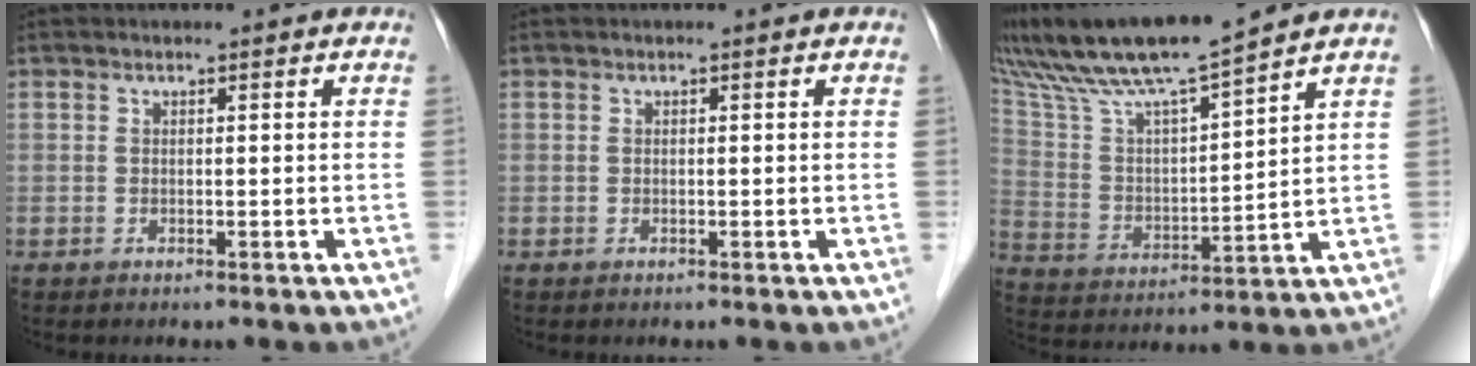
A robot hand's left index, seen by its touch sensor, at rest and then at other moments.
{"total": 0.0}
{"total": 15.2, "force": [13.1, -0.2, 7.7], "torque": [-0.152, 0.010, 0.245]}